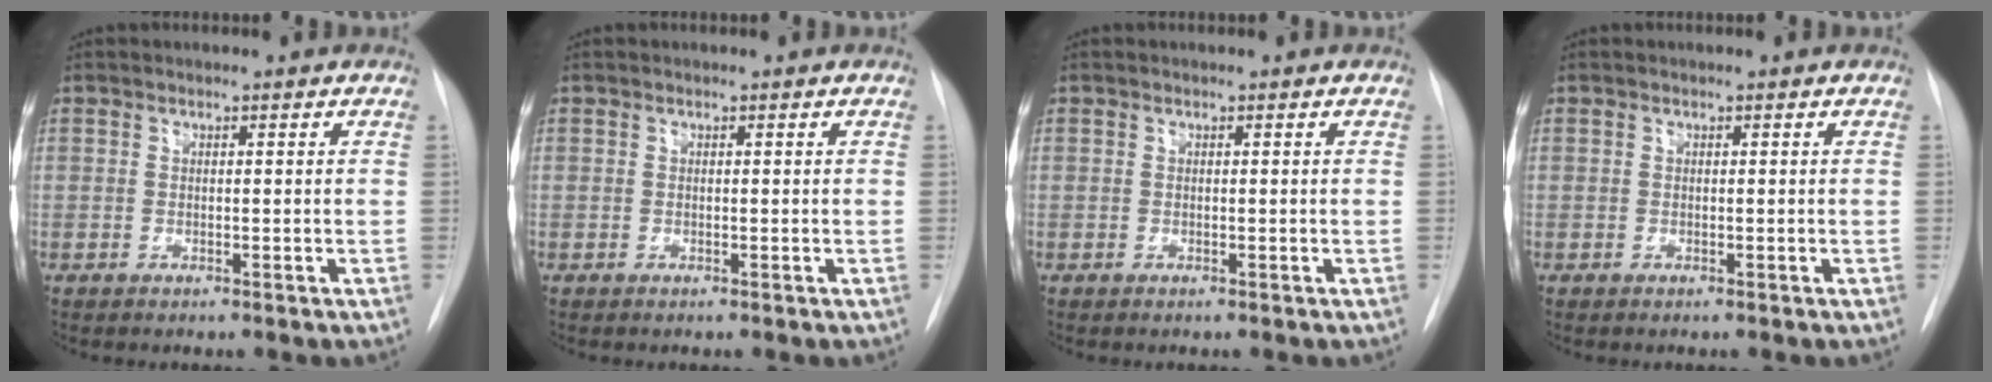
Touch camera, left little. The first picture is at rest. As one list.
[{"total": 0.0}, {"total": 0.0}, {"total": 0.0}]